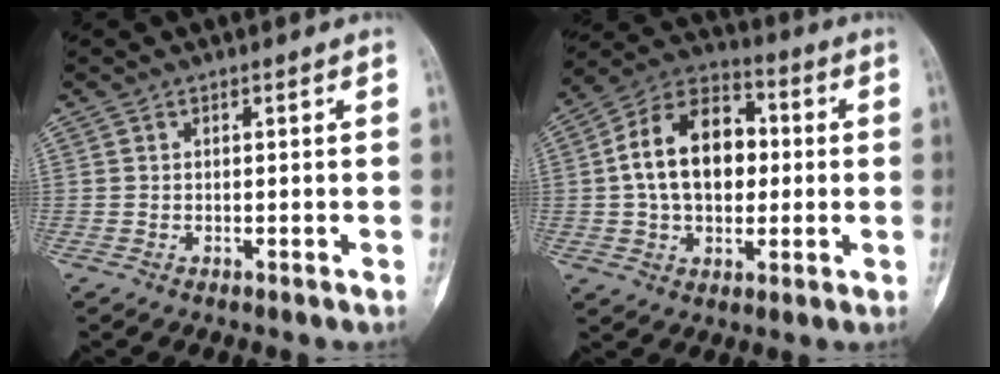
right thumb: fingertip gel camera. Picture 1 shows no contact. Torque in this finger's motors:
{"motor_torque": [1.21, 1.24, 0.82, -0.52, 0.14]}